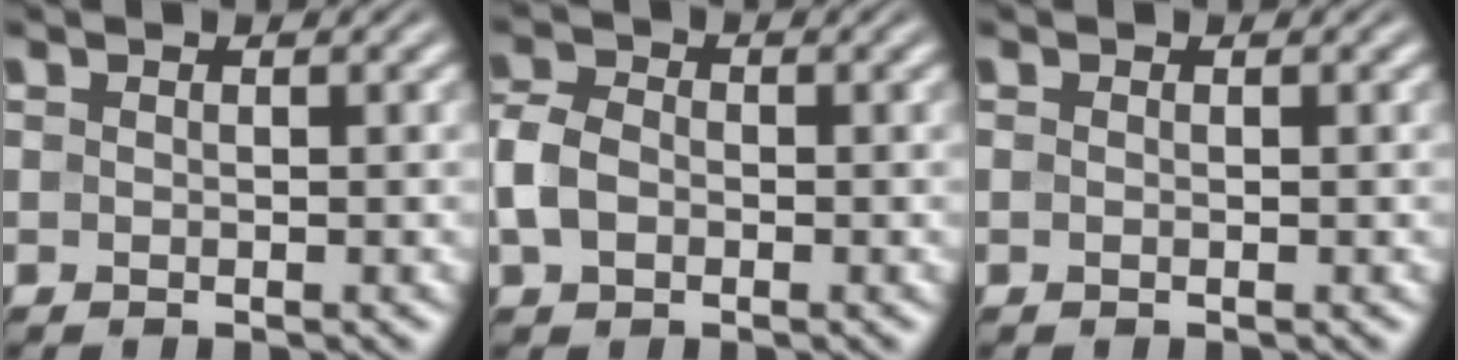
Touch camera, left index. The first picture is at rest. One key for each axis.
{"total": 3.5, "fx": -0.7, "fy": 2.6, "fz": 2.3, "tx": -0.055, "ty": 0.004, "tz": -0.022}
{"total": 0.0}